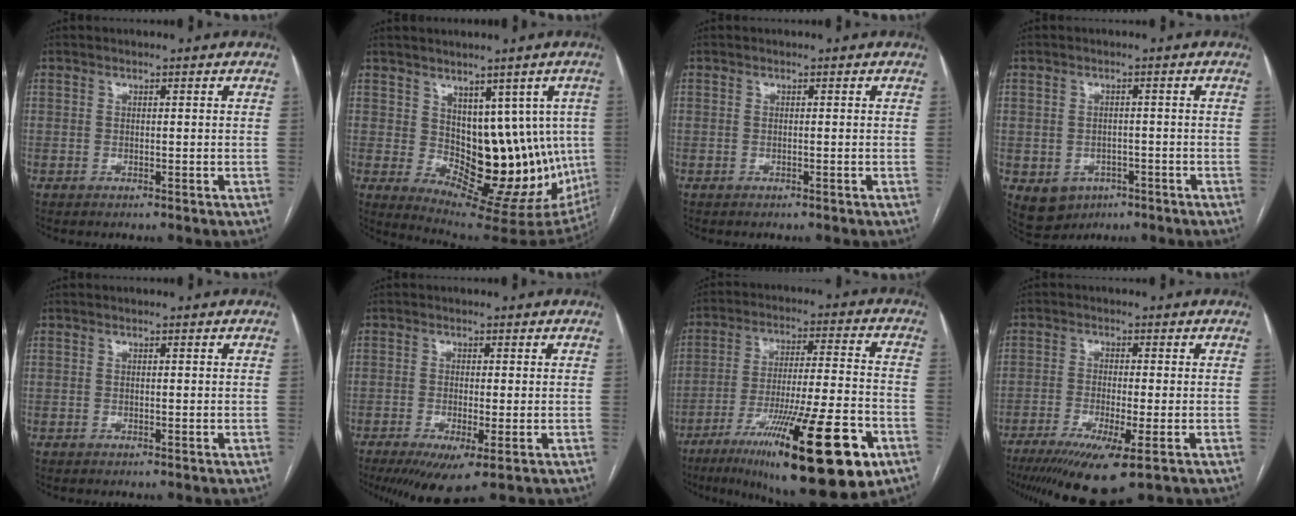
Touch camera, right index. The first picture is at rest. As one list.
[{"total": 13.8, "force": [1.0, 7.9, 11.3], "torque": [-0.130, 0.008, 0.039]}, {"total": 0.0}, {"total": 6.4, "force": [-2.8, 5.4, 2.0], "torque": [-0.037, 0.006, -0.028]}, {"total": 0.0}, {"total": 6.5, "force": [-3.4, 1.1, 5.5], "torque": [-0.083, -0.017, -0.050]}, {"total": 24.2, "force": [-12.9, 3.0, 20.3], "torque": [-0.271, -0.032, -0.201]}, {"total": 10.9, "force": [-6.4, 1.1, 8.8], "torque": [-0.141, -0.029, -0.101]}]